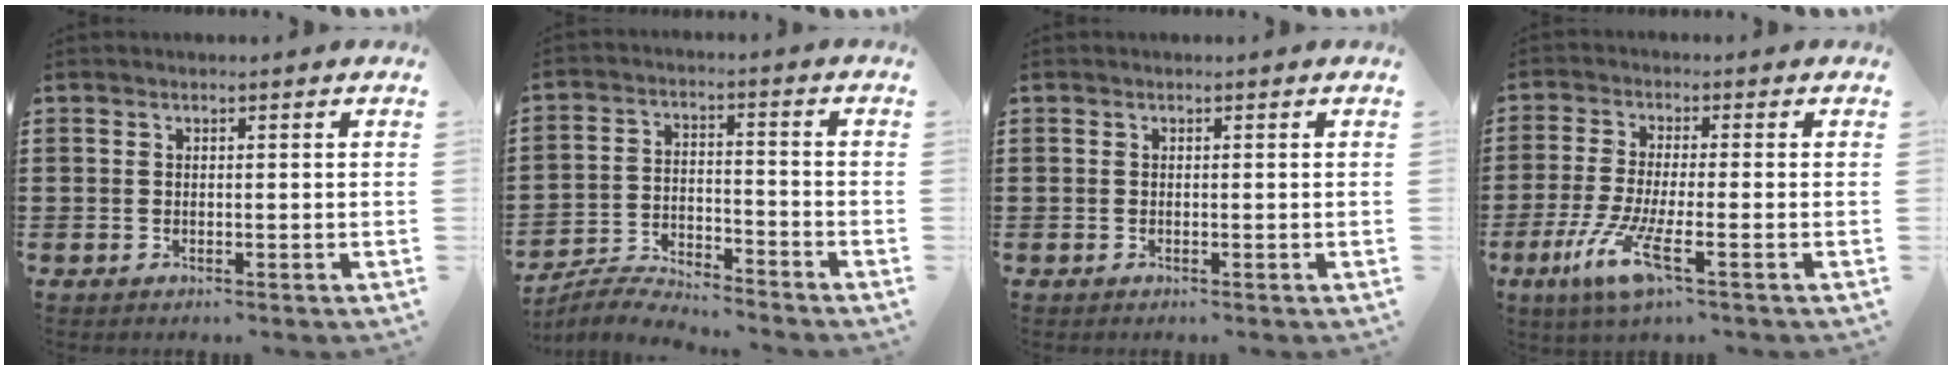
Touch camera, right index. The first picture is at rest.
{"total": 5.3, "force": [-5.3, 0.3, 0.6], "torque": [-0.016, 0.006, -0.107]}
{"total": 0.0}
{"total": 7.9, "force": [-3.4, 0.9, 7.0], "torque": [-0.164, -0.023, -0.065]}